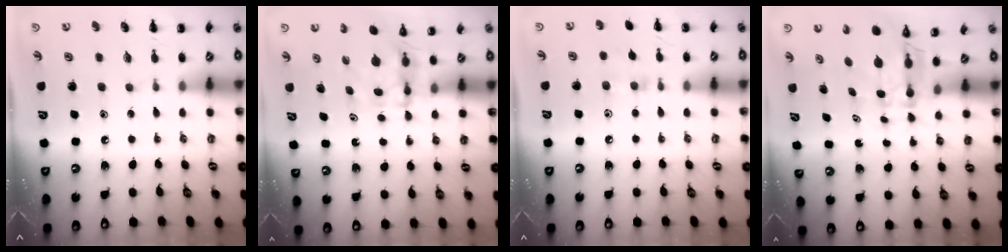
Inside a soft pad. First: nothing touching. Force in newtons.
{"total": 3.9, "press": 3.9, "slide": 0.3}
{"total": 5.6, "press": 5.4, "slide": 1.6}
{"total": 4.9, "press": 4.5, "slide": 1.9}